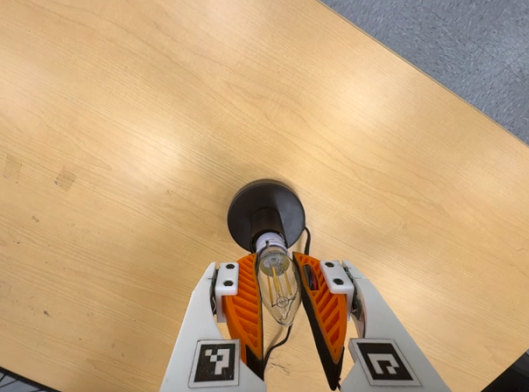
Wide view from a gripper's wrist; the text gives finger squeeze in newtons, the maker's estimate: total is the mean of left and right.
{"total": 13.6, "left": 14.3, "right": 12.9}